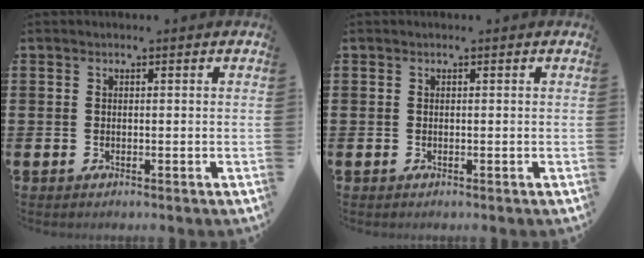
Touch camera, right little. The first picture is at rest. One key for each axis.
{"total": 0.0}